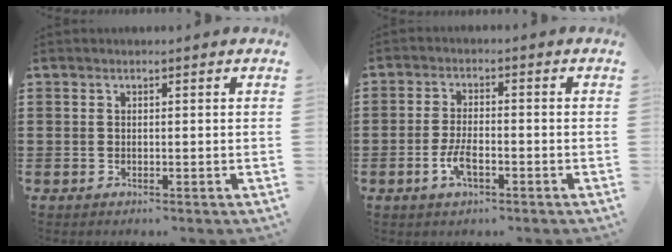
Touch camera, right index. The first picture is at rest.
{"total": 4.0, "force": [-1.7, 1.5, 3.3], "torque": [-0.076, -0.004, -0.034]}